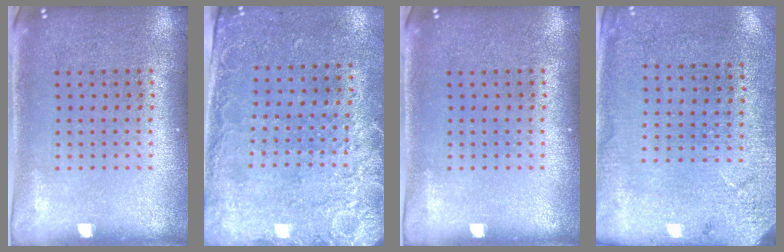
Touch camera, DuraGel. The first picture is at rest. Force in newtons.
{"total": 2.5, "press": 2.0, "slide": 1.5}
{"total": 0.0}
{"total": 2.6, "press": 2.3, "slide": 1.0}